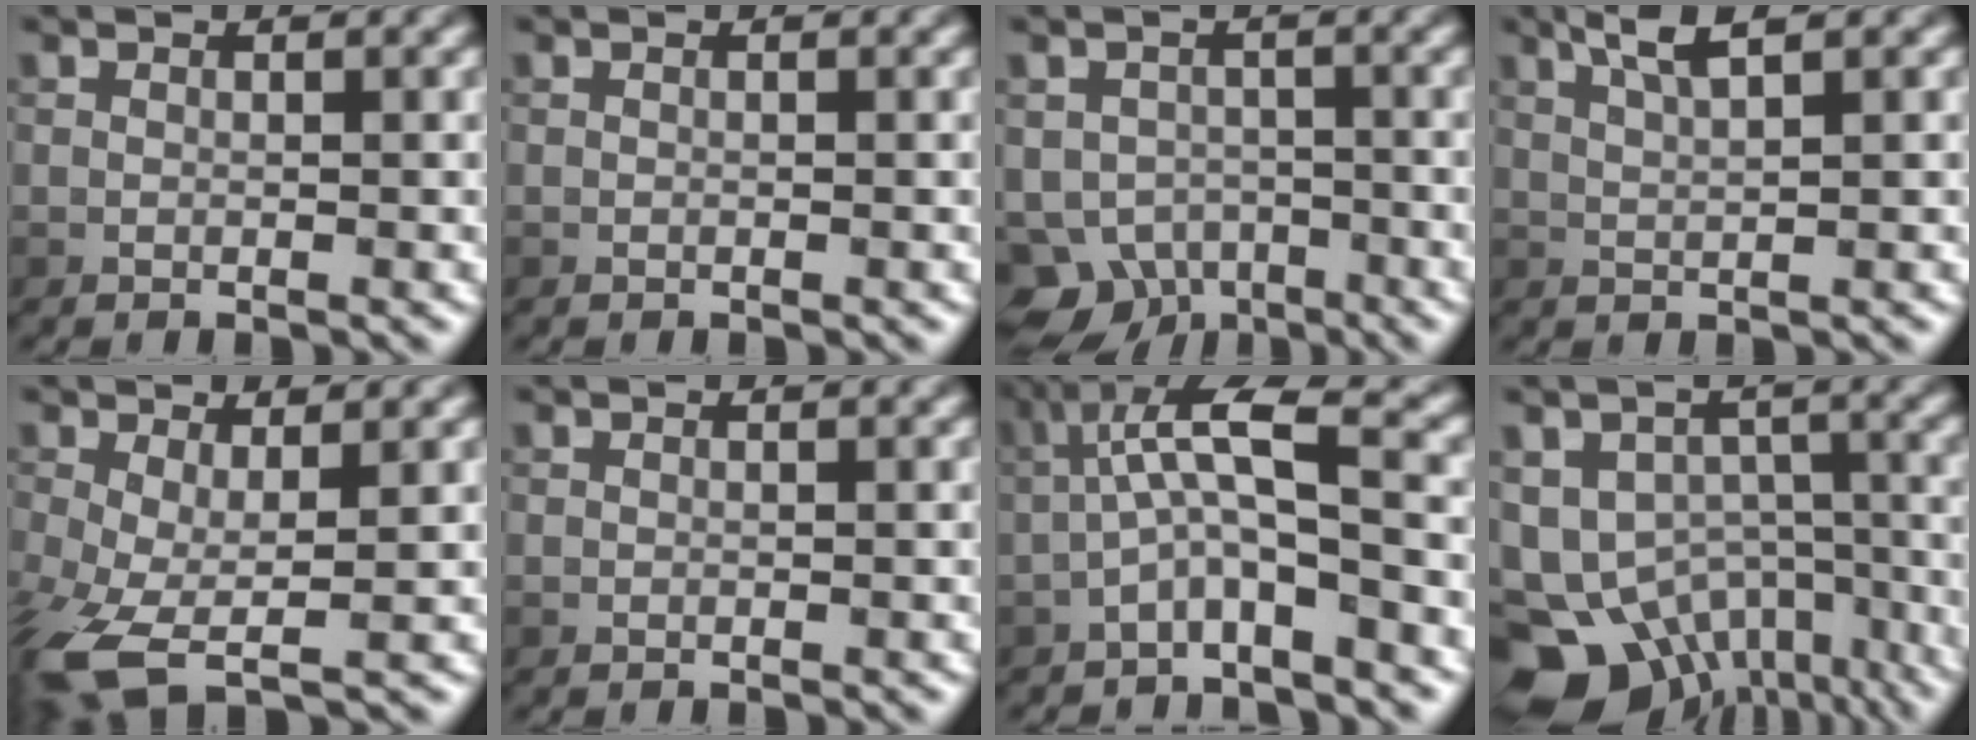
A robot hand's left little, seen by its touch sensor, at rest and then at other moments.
{"total": 0.0}
{"total": 4.8, "force": [-2.9, 3.5, 1.4], "torque": [-0.011, -0.007, -0.054]}
{"total": 2.9, "force": [1.8, 0.4, 2.2], "torque": [-0.043, 0.007, 0.035]}
{"total": 6.4, "force": [-2.3, 2.5, 5.4], "torque": [-0.135, -0.018, -0.047]}
{"total": 0.0}
{"total": 5.1, "force": [-1.5, 0.9, 4.8], "torque": [-0.092, 0.024, -0.038]}
{"total": 14.6, "force": [-8.8, 10.0, 5.9], "torque": [-0.111, -0.044, -0.108]}